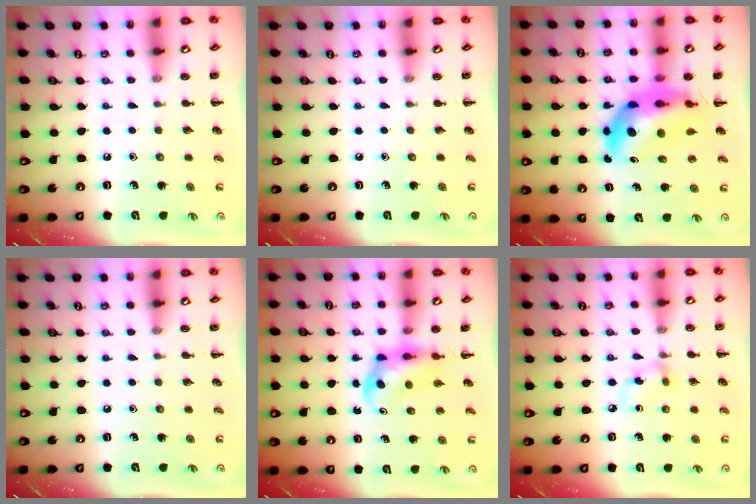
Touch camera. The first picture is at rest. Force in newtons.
{"total": 0.0}
{"total": 12.1, "press": 11.7, "slide": 3.3}
{"total": 0.0}
{"total": 5.3, "press": 5.2, "slide": 0.9}
{"total": 5.2, "press": 5.0, "slide": 1.3}